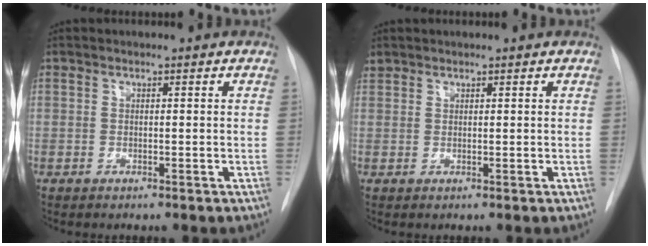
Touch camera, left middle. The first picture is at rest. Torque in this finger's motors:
{"motor_torque": [0.40, -0.42, 0.39, 0.08]}